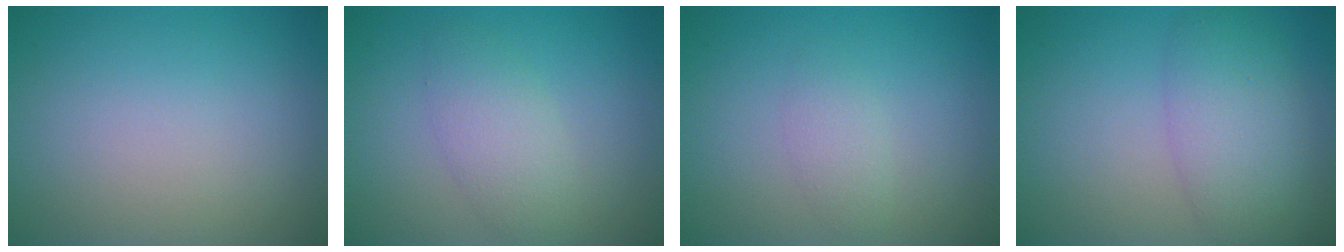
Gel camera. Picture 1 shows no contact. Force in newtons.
{"total": 2.6, "press": 2.6, "slide": 0.3}
{"total": 1.4, "press": 1.4, "slide": 0.0}
{"total": 5.4, "press": 5.4, "slide": 0.2}